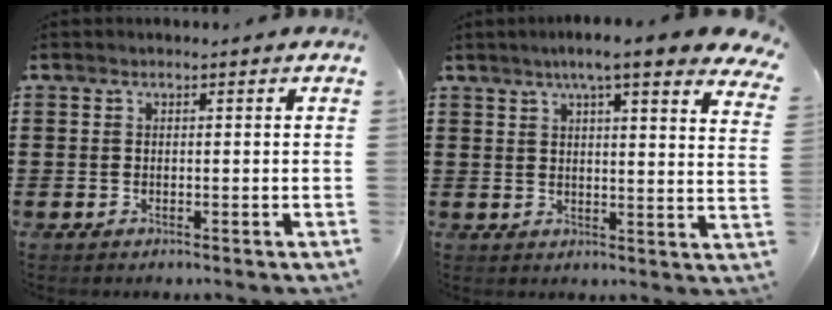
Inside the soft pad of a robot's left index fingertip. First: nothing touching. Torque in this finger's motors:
{"motor_torque": [1.30, -0.84, 0.74, 0.21]}